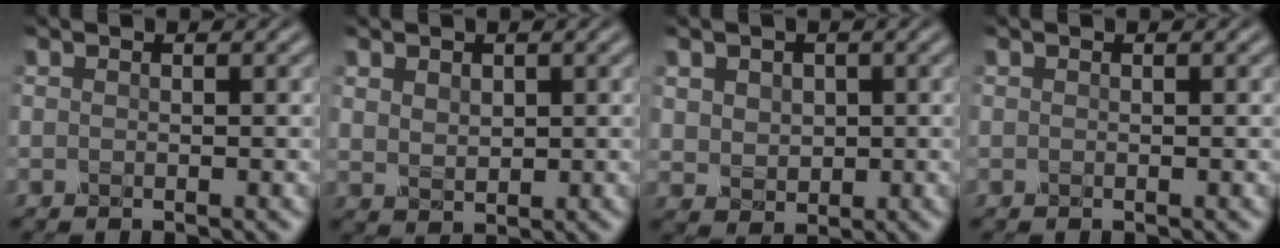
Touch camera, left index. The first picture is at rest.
{"total": 1.8, "force": [0.9, 1.3, 0.9], "torque": [-0.022, -0.004, 0.021]}
{"total": 2.9, "force": [0.9, 2.4, 1.4], "torque": [-0.040, -0.001, 0.018]}
{"total": 0.0}